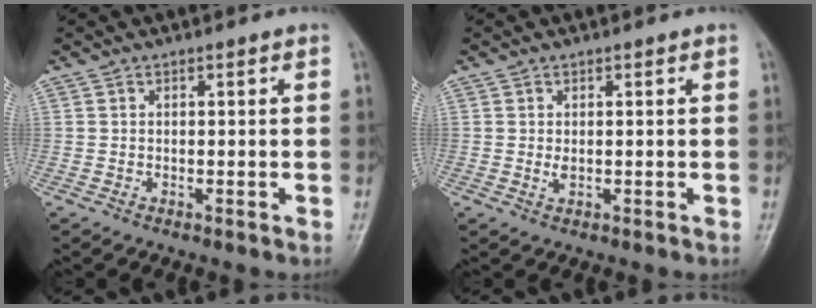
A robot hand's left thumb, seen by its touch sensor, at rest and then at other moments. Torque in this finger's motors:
{"motor_torque": [0.01, 0.01, 0.08, 0.01, 0.00]}